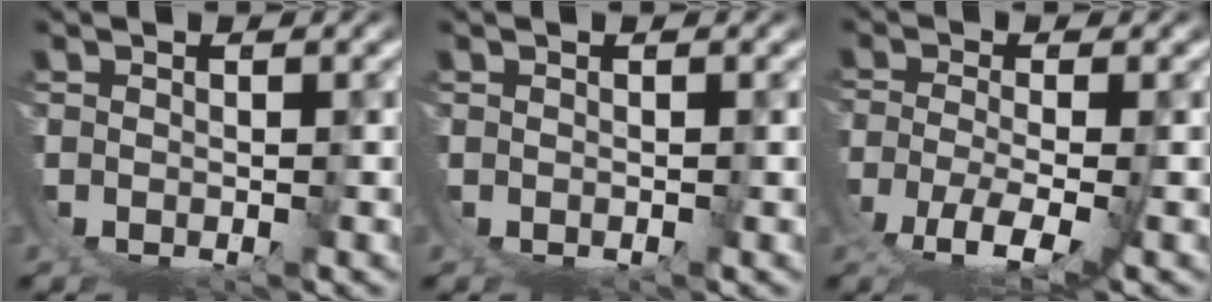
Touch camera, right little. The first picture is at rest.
{"total": 0.0}
{"total": 3.3, "force": [0.0, 0.8, 3.2], "torque": [-0.090, -0.020, 0.014]}